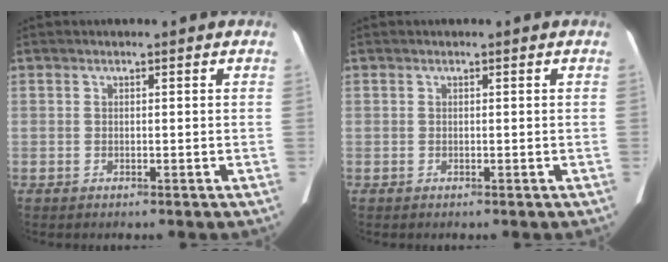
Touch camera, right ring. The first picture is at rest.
{"total": 0.0}